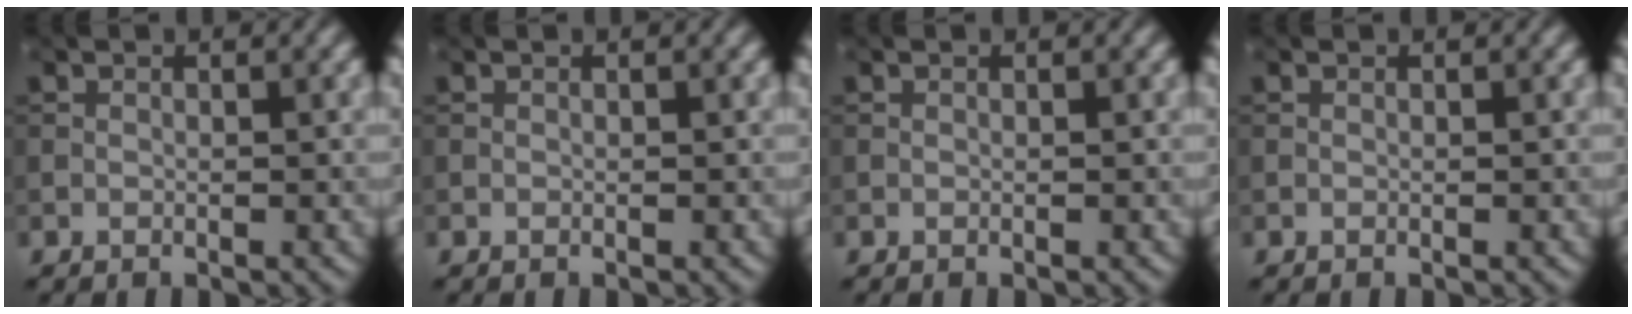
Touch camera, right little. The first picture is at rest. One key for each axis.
{"total": 0.0}
{"total": 0.0}
{"total": 0.0}